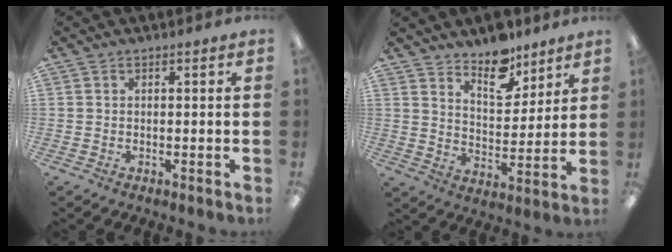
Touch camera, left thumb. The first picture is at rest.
{"total": 11.1, "force": [9.2, 4.9, 3.9], "torque": [-0.044, -0.068, 0.164]}